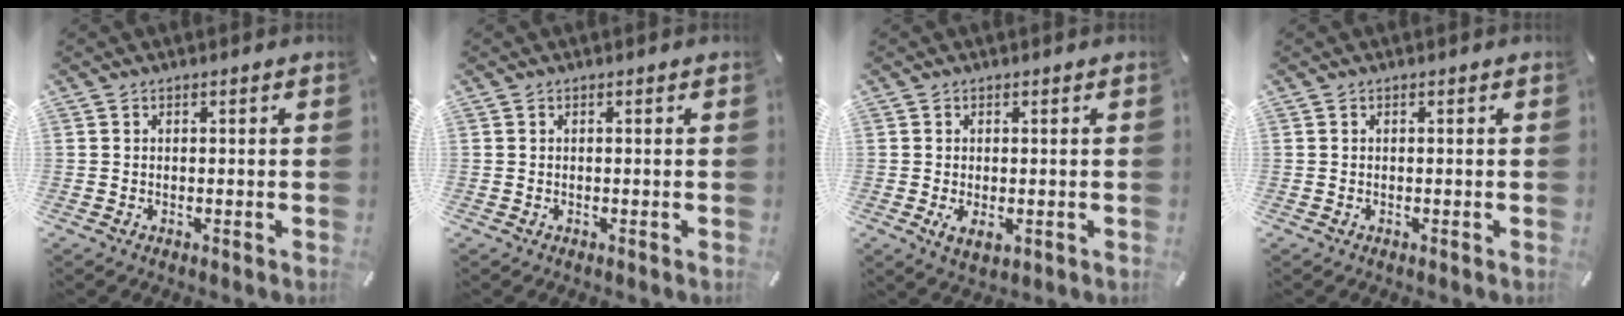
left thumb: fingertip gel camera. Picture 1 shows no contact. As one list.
[{"total": 0.0}, {"total": 2.7, "force": [-0.3, 1.2, 2.3], "torque": [-0.046, 0.000, -0.004]}, {"total": 0.0}]